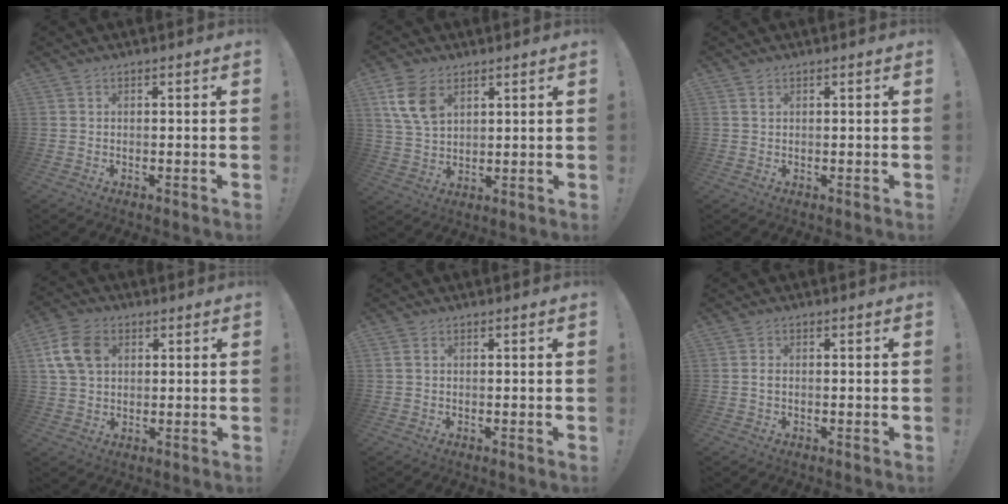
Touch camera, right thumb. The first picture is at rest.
{"total": 10.1, "force": [4.8, 6.5, 6.2], "torque": [-0.123, -0.005, 0.096]}
{"total": 0.8, "force": [0.6, 0.5, 0.4], "torque": [-0.006, -0.001, 0.010]}
{"total": 11.1, "force": [3.4, 8.0, 7.0], "torque": [-0.140, 0.004, 0.068]}
{"total": 1.0, "force": [0.4, 0.7, 0.6], "torque": [-0.019, 0.006, 0.009]}
{"total": 0.9, "force": [-0.2, 0.5, 0.7], "torque": [-0.017, 0.005, -0.003]}